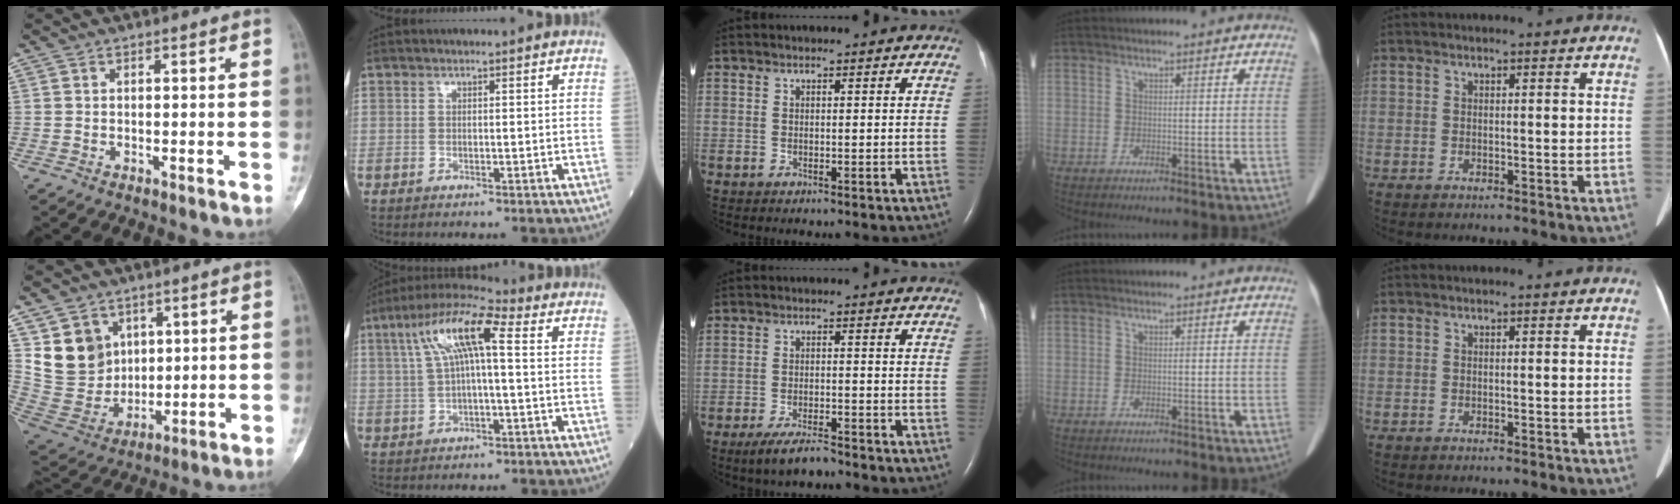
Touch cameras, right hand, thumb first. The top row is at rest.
{"thumb": {"total": 12.5, "force": [5.0, 10.4, 4.7], "torque": [-0.060, -0.023, 0.117]}, "index": {"total": 10.7, "force": [2.7, 1.9, 10.2], "torque": [-0.204, 0.038, 0.044]}, "middle": {"total": 5.0, "force": [-4.0, 1.0, 2.9], "torque": [-0.063, -0.008, -0.070]}}